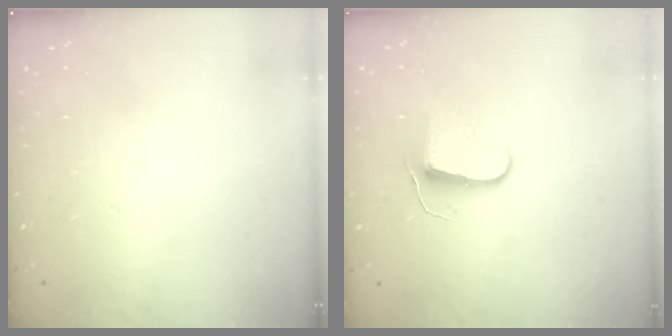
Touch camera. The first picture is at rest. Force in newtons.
{"total": 7.2, "press": 7.2, "slide": 0.7}